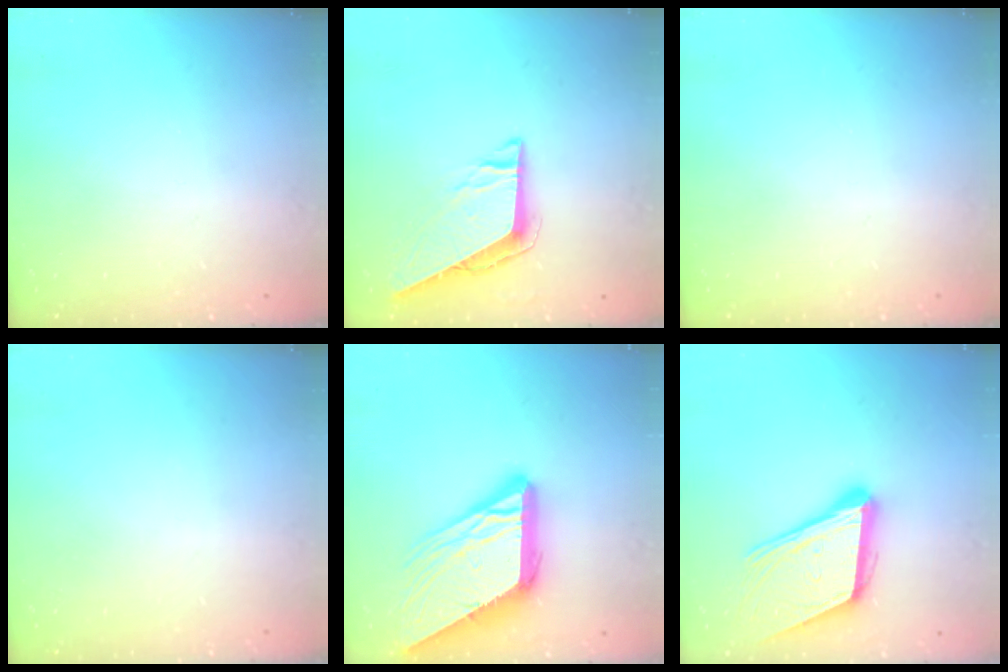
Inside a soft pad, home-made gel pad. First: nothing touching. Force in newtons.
{"total": 7.5, "press": 7.5, "slide": 0.3}
{"total": 0.0}
{"total": 0.0}
{"total": 19.3, "press": 19.2, "slide": 2.3}
{"total": 18.8, "press": 18.4, "slide": 4.2}